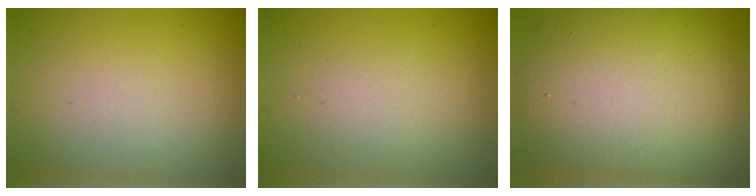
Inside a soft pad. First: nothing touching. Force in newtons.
{"total": 1.4, "press": 1.4, "slide": 0.1}
{"total": 13.4, "press": 13.4, "slide": 1.0}